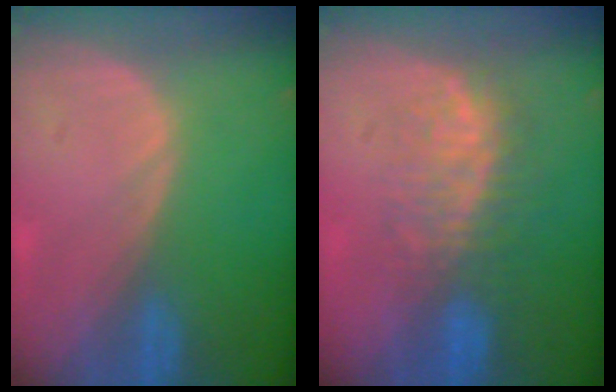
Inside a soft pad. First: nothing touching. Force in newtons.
{"total": 7.5, "press": 7.0, "slide": 2.8}